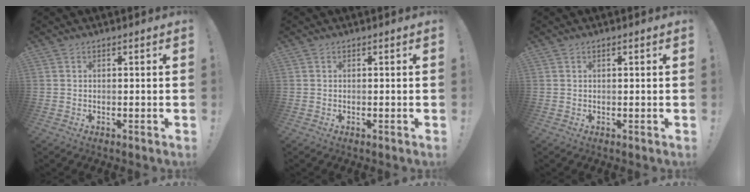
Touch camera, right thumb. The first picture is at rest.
{"total": 0.0}
{"total": 0.7, "force": [0.2, 0.0, 0.6], "torque": [-0.007, -0.001, 0.003]}